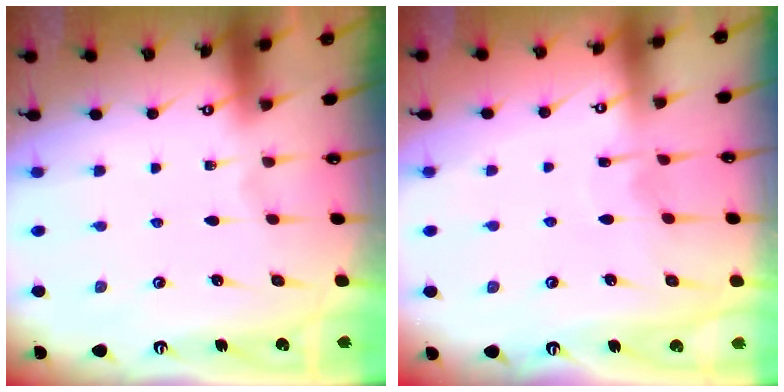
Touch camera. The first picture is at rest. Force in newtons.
{"total": 4.0, "press": 4.0, "slide": 0.4}